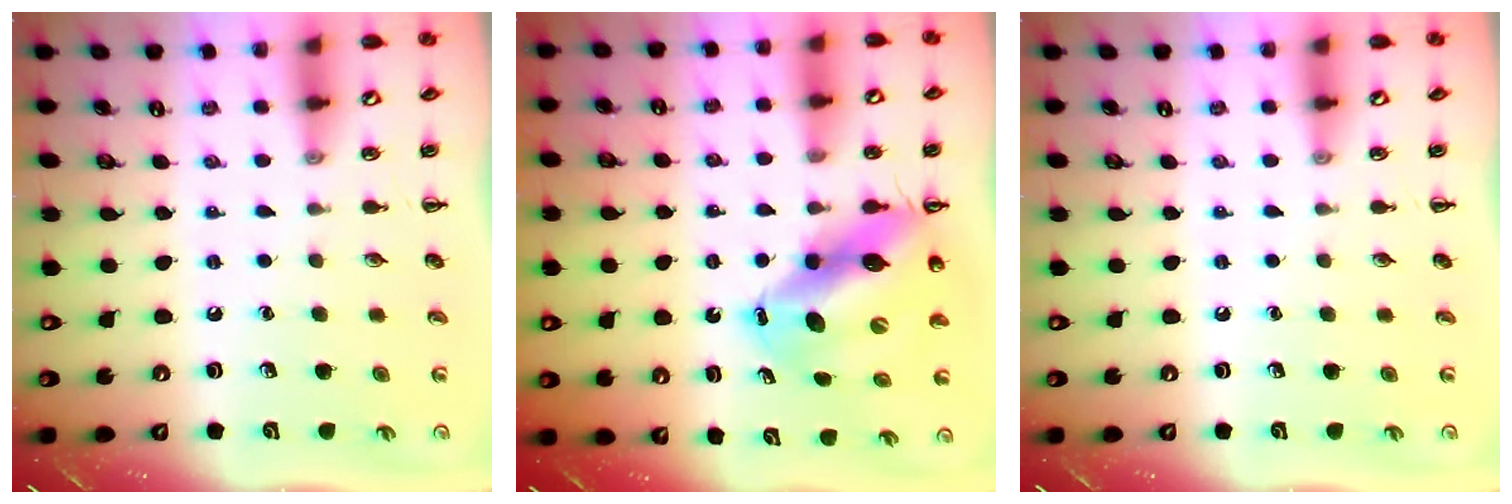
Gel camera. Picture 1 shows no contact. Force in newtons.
{"total": 13.0, "press": 12.5, "slide": 3.7}
{"total": 0.0}